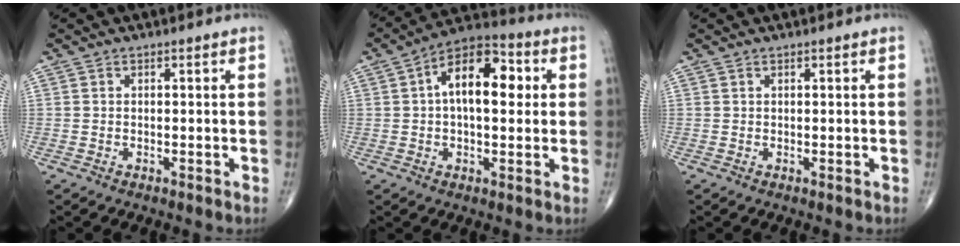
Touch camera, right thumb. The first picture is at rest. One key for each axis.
{"total": 13.2, "fx": 2.1, "fy": 6.9, "fz": 11.0, "tx": -0.157, "ty": 0.027, "tz": 0.023}
{"total": 0.0}